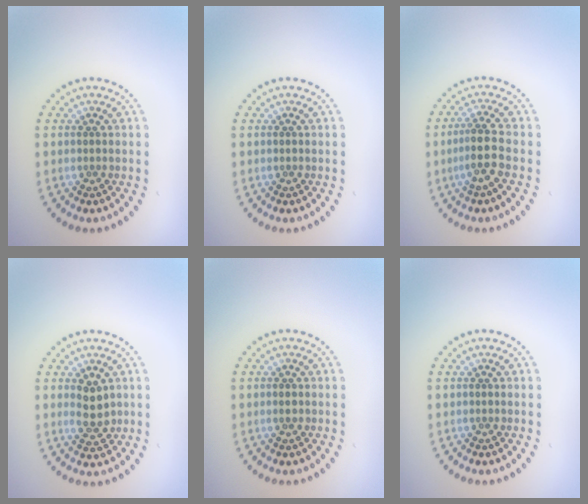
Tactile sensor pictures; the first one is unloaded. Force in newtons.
{"total": 0.0}
{"total": 2.8, "press": 2.3, "slide": 1.5}
{"total": 2.6, "press": 2.5, "slide": 0.5}
{"total": 0.9, "press": 0.9, "slide": 0.1}
{"total": 0.0}